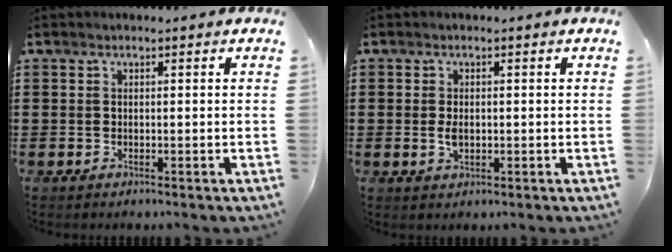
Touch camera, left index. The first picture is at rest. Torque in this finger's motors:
{"motor_torque": [0.42, 0.45, 0.19, 0.03]}